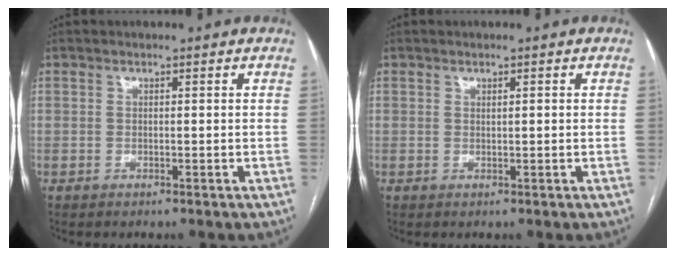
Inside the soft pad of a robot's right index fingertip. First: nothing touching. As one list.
[{"total": 0.6, "force": [0.2, 0.0, 0.5], "torque": [-0.011, 0.000, 0.004]}]